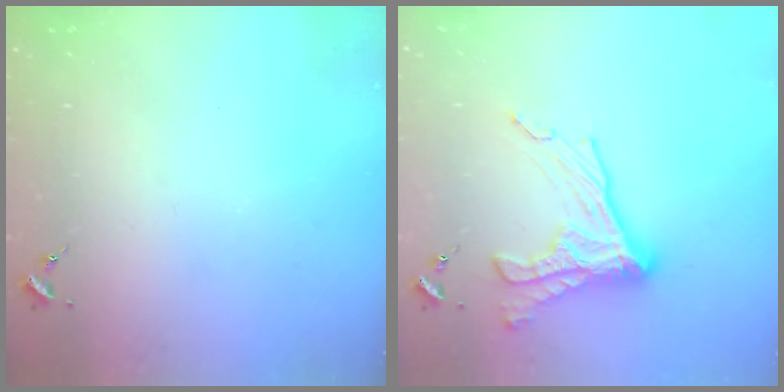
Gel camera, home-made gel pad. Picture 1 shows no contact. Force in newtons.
{"total": 16.0, "press": 15.9, "slide": 1.6}